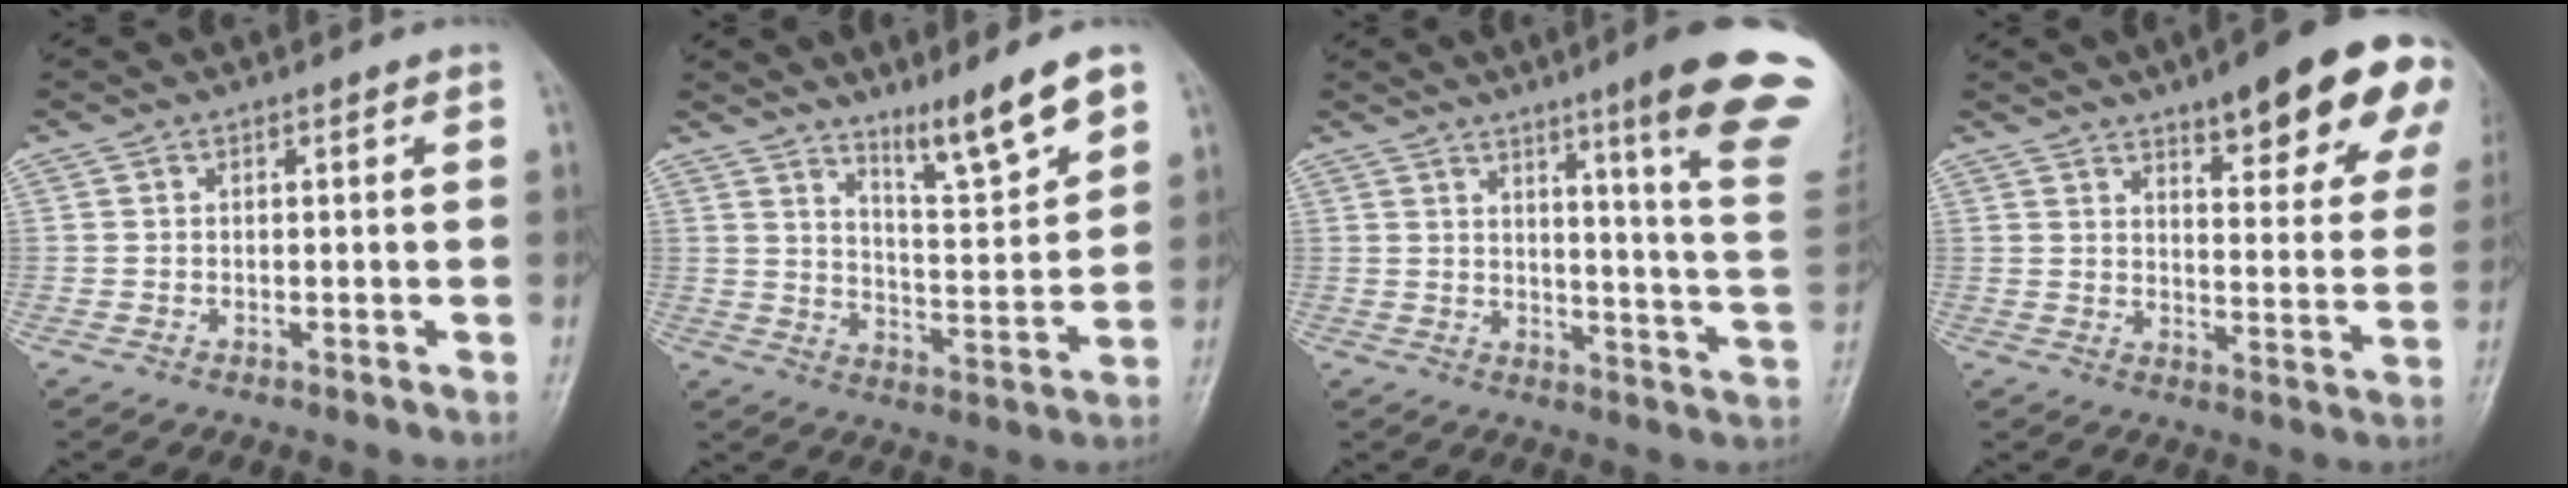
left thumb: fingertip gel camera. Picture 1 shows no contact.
{"total": 10.3, "force": [7.6, 0.8, 6.9], "torque": [-0.103, -0.065, 0.132]}
{"total": 18.8, "force": [11.7, 0.5, 14.8], "torque": [-0.168, -0.071, 0.143]}
{"total": 19.6, "force": [11.7, 5.6, 14.7], "torque": [-0.160, -0.041, 0.151]}